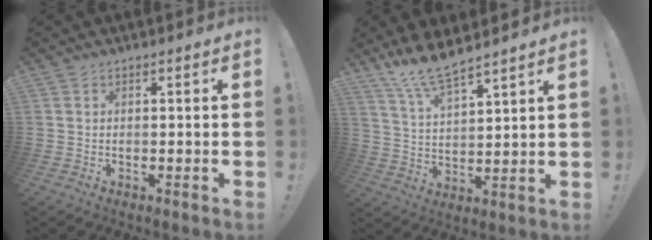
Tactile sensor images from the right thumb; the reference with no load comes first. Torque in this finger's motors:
{"motor_torque": [0.82, -0.78, 0.28, -0.17, -0.02]}